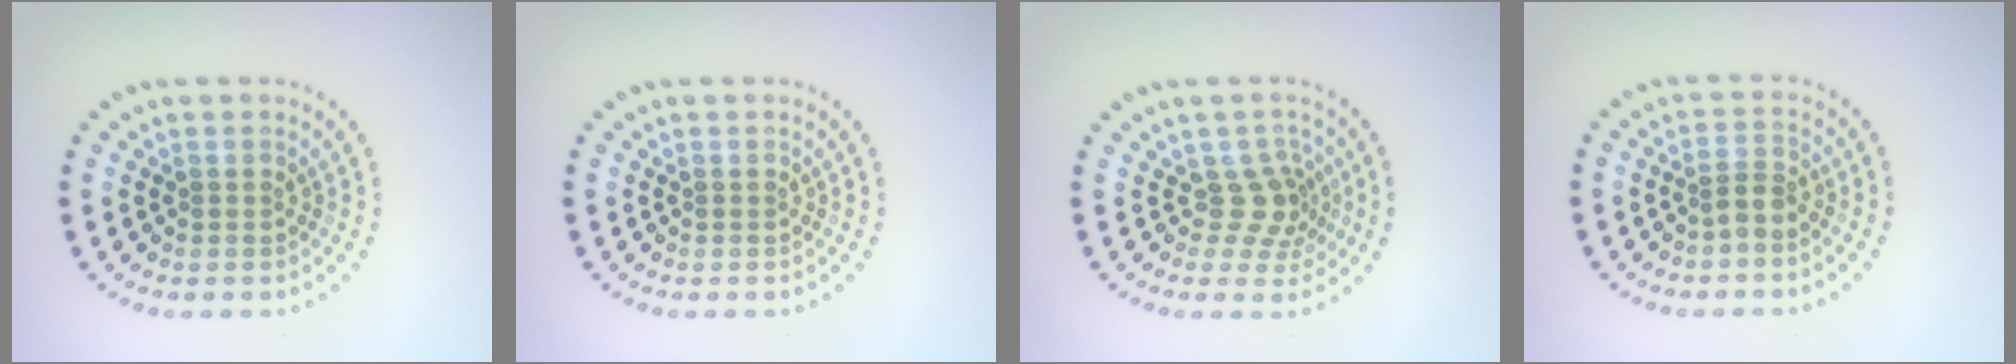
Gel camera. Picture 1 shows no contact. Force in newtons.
{"total": 0.0}
{"total": 2.7, "press": 1.9, "slide": 1.9}
{"total": 1.5, "press": 1.0, "slide": 1.1}